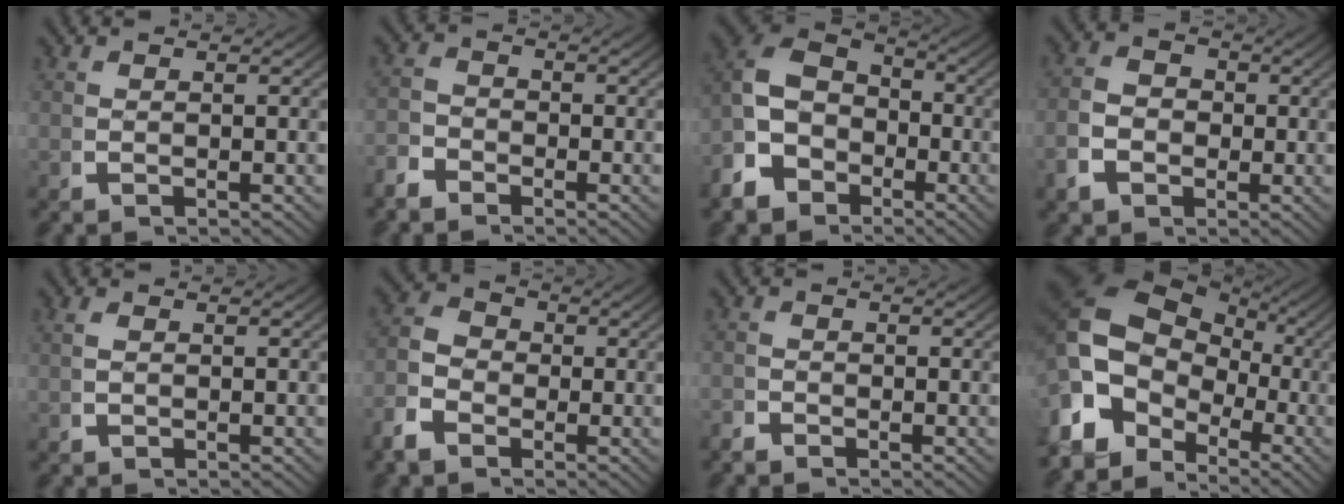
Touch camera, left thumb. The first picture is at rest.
{"total": 2.1, "force": [-1.6, 1.3, 0.5], "torque": [0.000, -0.011, -0.034]}
{"total": 9.7, "force": [-0.2, 7.9, 5.5], "torque": [-0.113, -0.015, -0.007]}
{"total": 4.9, "force": [-0.3, 4.0, 2.8], "torque": [-0.056, -0.002, -0.009]}
{"total": 0.8, "force": [0.2, 0.4, 0.6], "torque": [-0.015, 0.000, 0.005]}
{"total": 5.6, "force": [-0.7, 4.5, 3.2], "torque": [-0.054, -0.006, -0.023]}
{"total": 1.2, "force": [-1.1, 0.5, 0.0], "torque": [0.006, -0.006, -0.026]}
{"total": 13.6, "force": [0.3, 10.2, 9.0], "torque": [-0.194, -0.026, 0.002]}